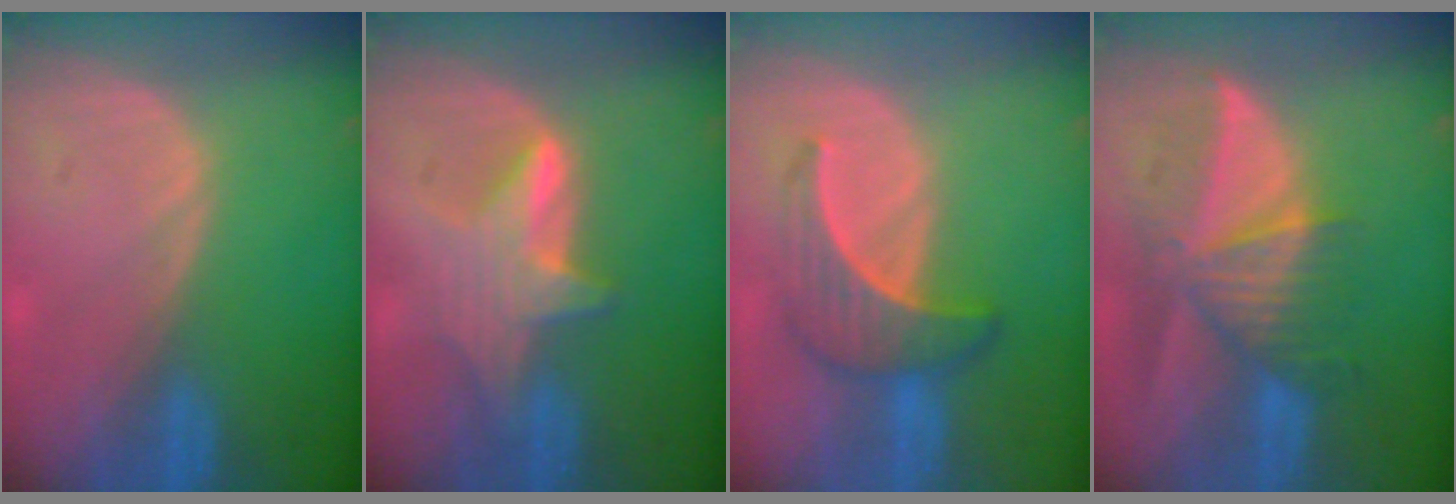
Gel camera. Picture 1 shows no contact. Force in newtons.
{"total": 6.0, "press": 6.0, "slide": 0.7}
{"total": 6.5, "press": 6.3, "slide": 1.7}
{"total": 9.2, "press": 8.3, "slide": 4.0}